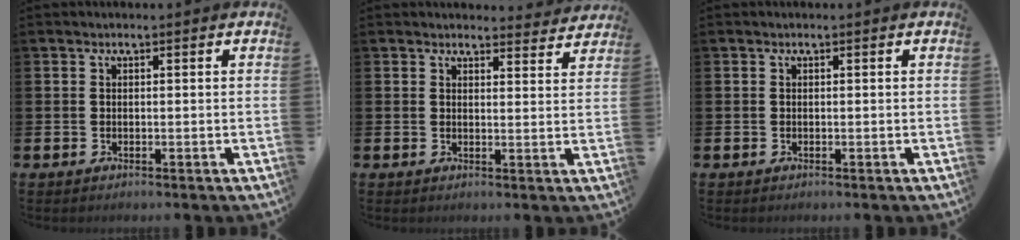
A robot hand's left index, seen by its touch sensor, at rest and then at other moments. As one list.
[{"total": 2.9, "force": [2.9, 0.5, 0.0], "torque": [0.013, -0.025, 0.048]}, {"total": 0.0}]